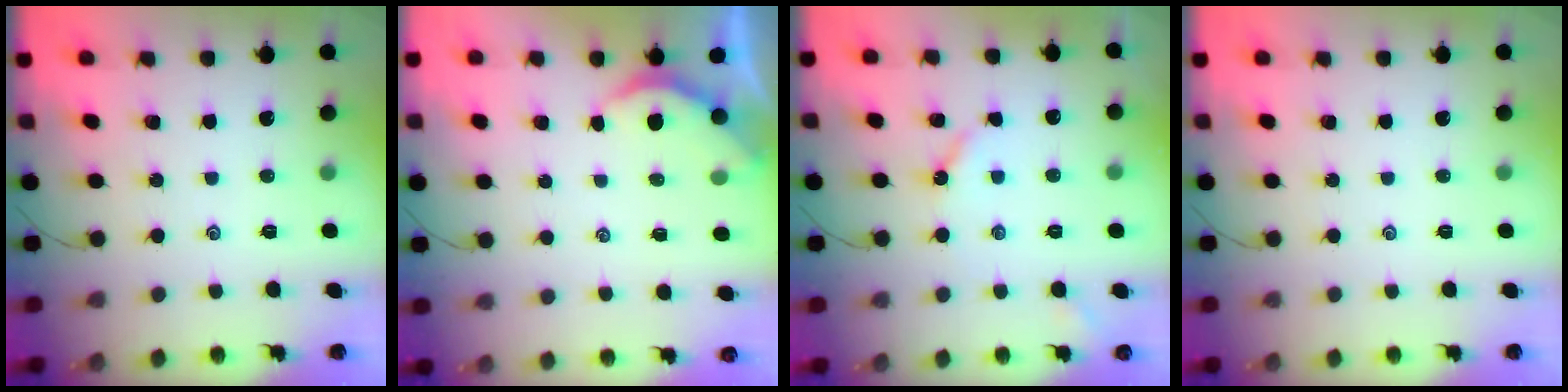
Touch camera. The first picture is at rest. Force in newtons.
{"total": 2.6, "press": 2.5, "slide": 0.2}
{"total": 4.2, "press": 4.1, "slide": 0.8}
{"total": 0.0}